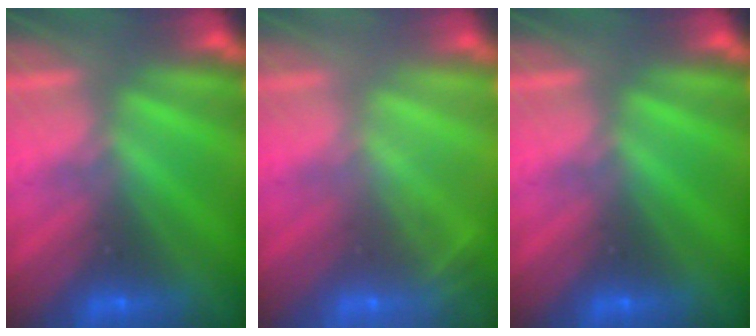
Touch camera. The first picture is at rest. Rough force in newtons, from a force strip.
{"total": 2.0}
{"total": 0.0}